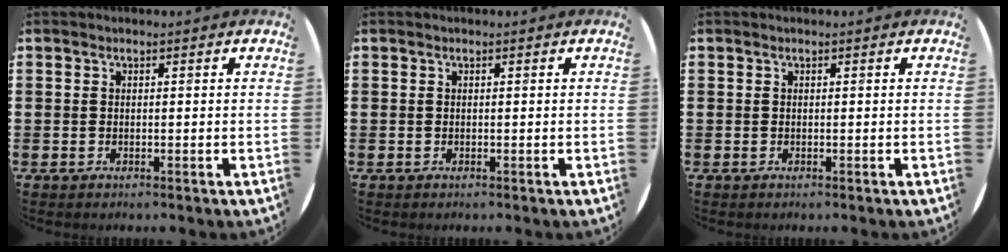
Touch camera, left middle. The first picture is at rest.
{"total": 0.0}
{"total": 0.0}